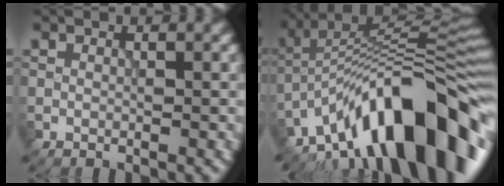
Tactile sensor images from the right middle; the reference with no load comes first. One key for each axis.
{"total": 14.1, "fx": -7.8, "fy": 4.7, "fz": 10.8, "tx": -0.159, "ty": 0.040, "tz": -0.138}